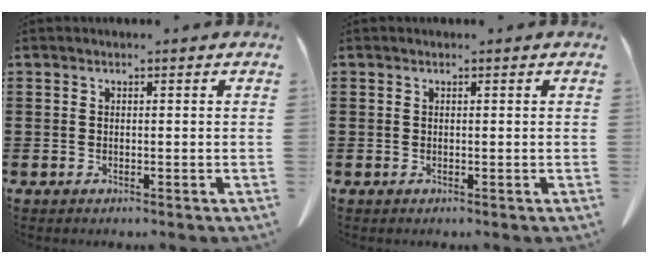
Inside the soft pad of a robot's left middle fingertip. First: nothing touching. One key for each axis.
{"total": 0.0}